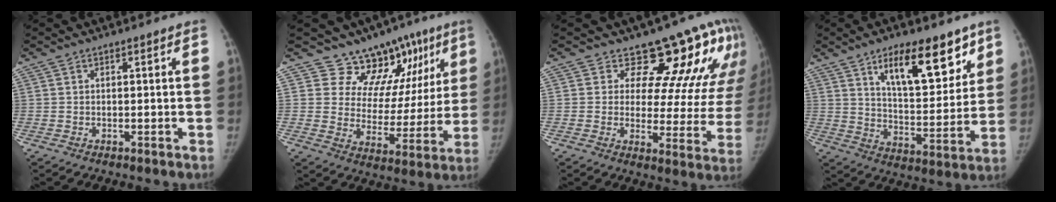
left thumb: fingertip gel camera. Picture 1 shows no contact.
{"total": 14.6, "force": [10.7, 8.8, 4.7], "torque": [-0.009, -0.065, 0.138]}
{"total": 16.6, "force": [12.6, 6.9, 8.5], "torque": [-0.050, -0.077, 0.142]}
{"total": 17.4, "force": [10.3, 7.2, 12.0], "torque": [-0.128, -0.060, 0.168]}